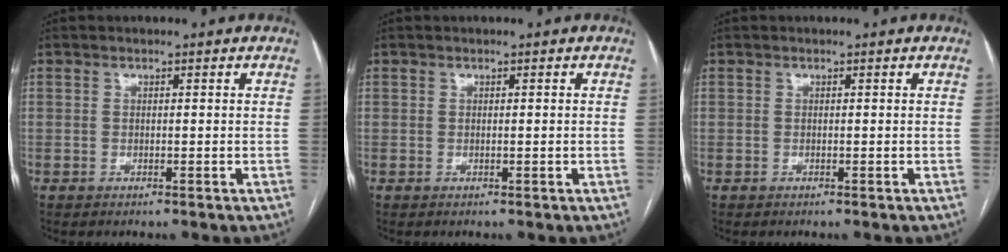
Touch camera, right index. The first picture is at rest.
{"total": 0.0}
{"total": 0.0}